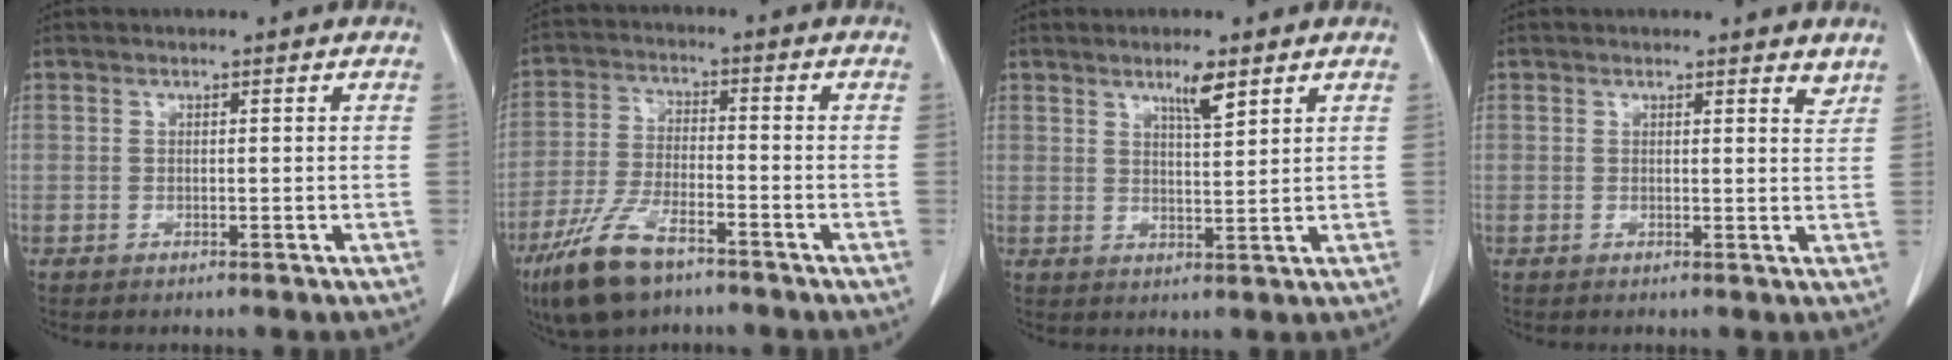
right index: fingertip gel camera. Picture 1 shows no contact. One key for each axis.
{"total": 10.5, "fx": -7.0, "fy": 3.4, "fz": 7.0, "tx": -0.153, "ty": -0.016, "tz": -0.130}
{"total": 4.0, "fx": 2.7, "fy": 0.4, "fz": 3.0, "tx": -0.053, "ty": -0.003, "tz": 0.046}
{"total": 2.4, "fx": 2.2, "fy": 0.6, "fz": 0.7, "tx": -0.008, "ty": -0.013, "tz": 0.015}